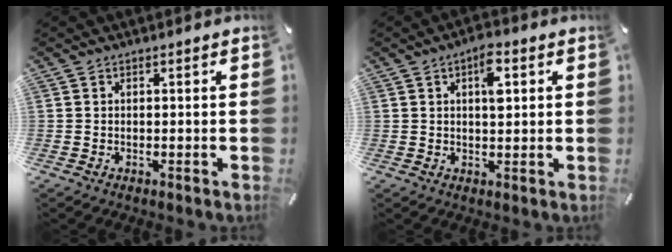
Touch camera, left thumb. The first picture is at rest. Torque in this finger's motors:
{"motor_torque": [1.21, 0.99, 0.60, -0.46, 0.19]}